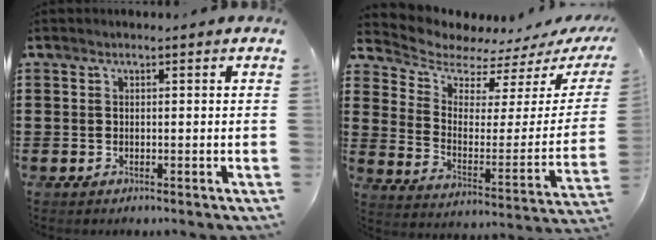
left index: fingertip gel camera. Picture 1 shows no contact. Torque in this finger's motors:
{"motor_torque": [2.14, 0.00, 0.18, -0.01]}